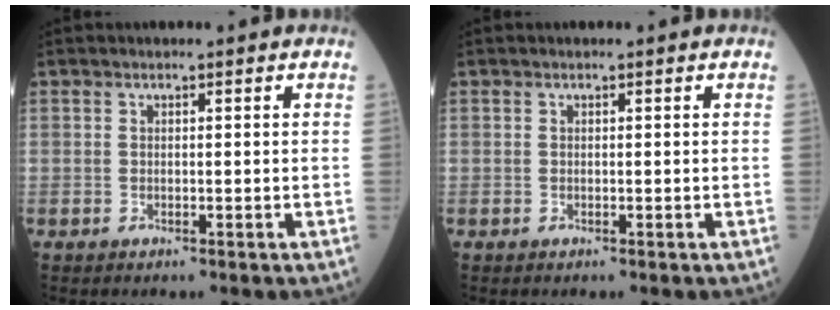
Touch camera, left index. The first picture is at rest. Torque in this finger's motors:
{"motor_torque": [0.26, 0.23, -0.01, -0.01]}